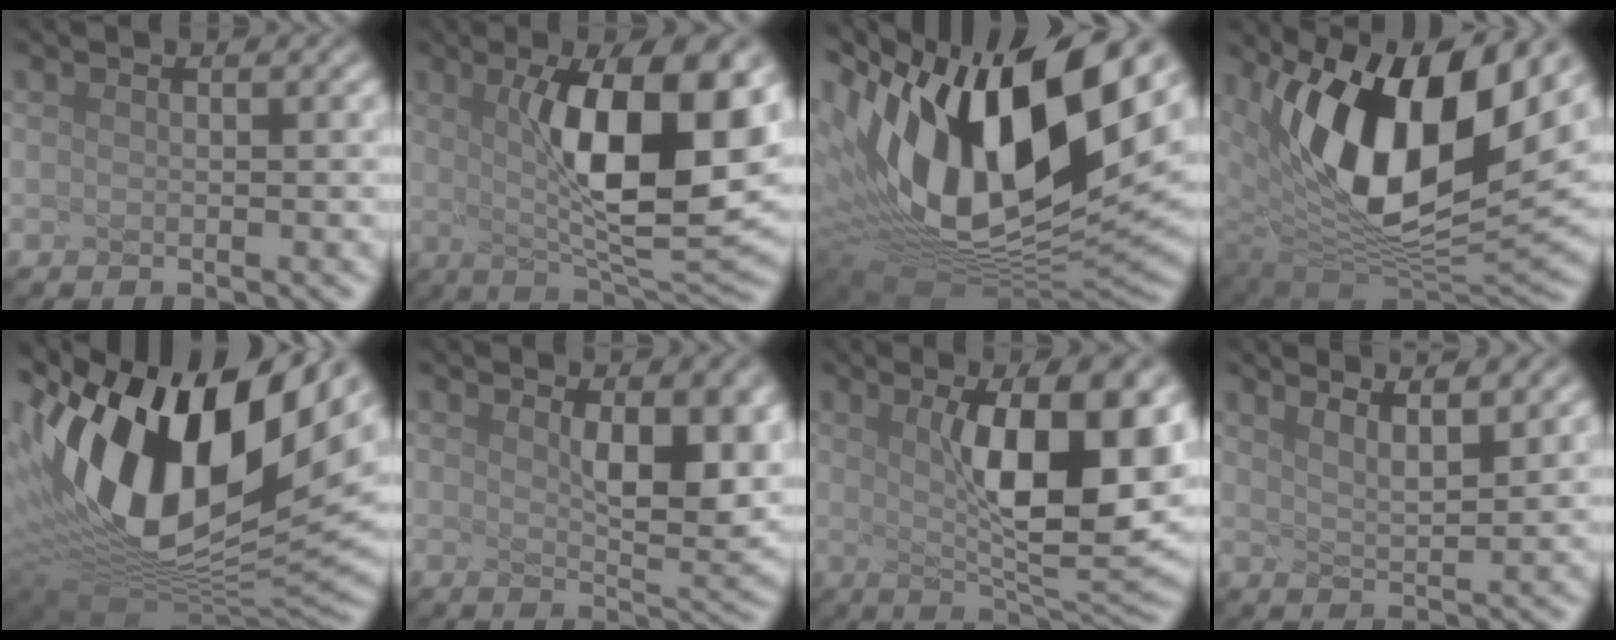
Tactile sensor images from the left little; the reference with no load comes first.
{"total": 10.5, "force": [0.7, 2.4, 10.2], "torque": [-0.170, -0.006, 0.050]}
{"total": 15.8, "force": [3.0, 7.7, 13.5], "torque": [-0.289, -0.004, 0.095]}
{"total": 11.4, "force": [3.3, 5.6, 9.3], "torque": [-0.193, -0.022, 0.101]}
{"total": 15.3, "force": [2.6, 8.8, 12.3], "torque": [-0.280, -0.010, 0.088]}
{"total": 5.1, "force": [1.1, 1.1, 4.9], "torque": [-0.101, -0.013, 0.061]}
{"total": 9.4, "force": [0.8, 2.0, 9.1], "torque": [-0.159, -0.007, 0.056]}
{"total": 2.8, "force": [2.3, -0.1, 1.6], "torque": [-0.039, 0.013, 0.053]}